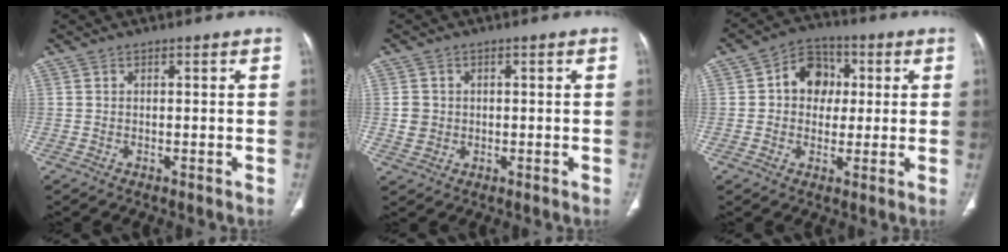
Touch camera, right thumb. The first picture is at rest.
{"total": 3.6, "force": [0.0, 3.3, 1.3], "torque": [-0.010, 0.004, 0.006]}
{"total": 9.4, "force": [1.6, 7.6, 5.2], "torque": [-0.039, 0.012, 0.016]}